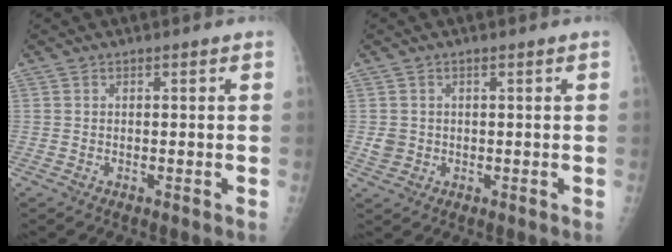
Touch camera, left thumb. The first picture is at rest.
{"total": 2.1, "force": [0.0, 2.0, 0.8], "torque": [-0.010, 0.001, 0.005]}